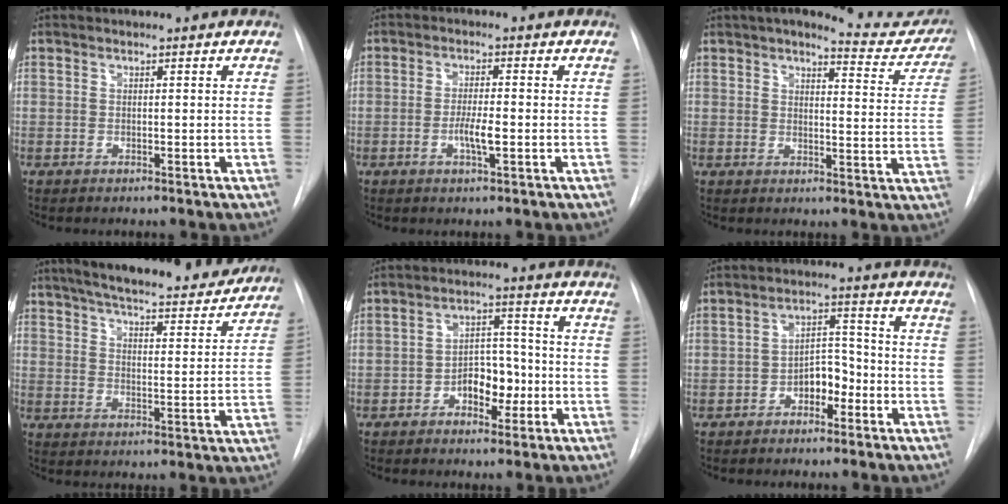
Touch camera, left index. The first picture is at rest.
{"total": 3.7, "force": [-1.5, 0.4, 3.4], "torque": [-0.065, -0.007, -0.026]}
{"total": 11.8, "force": [10.9, 2.3, 4.1], "torque": [-0.030, -0.031, 0.111]}
{"total": 22.0, "force": [19.4, 3.9, 9.7], "torque": [-0.151, -0.015, 0.252]}
{"total": 6.1, "force": [-2.8, 3.3, 4.2], "torque": [-0.066, 0.015, -0.044]}
{"total": 5.4, "force": [-3.0, 2.8, 3.4], "torque": [-0.055, 0.017, -0.050]}